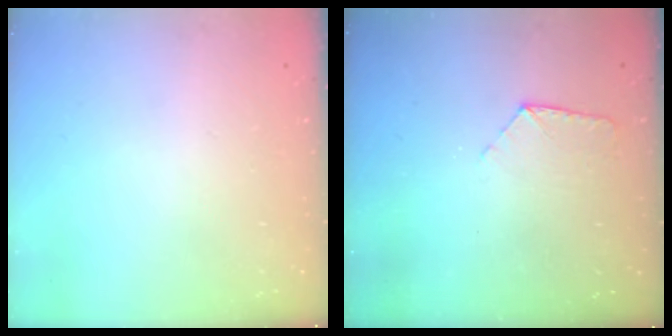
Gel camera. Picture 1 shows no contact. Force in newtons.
{"total": 7.3, "press": 7.2, "slide": 0.7}